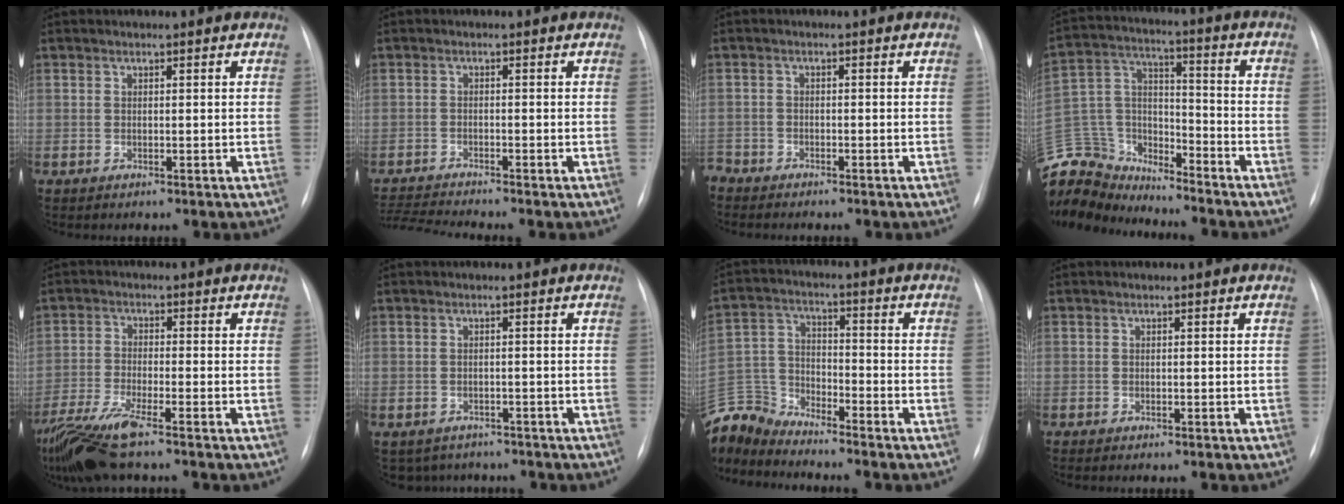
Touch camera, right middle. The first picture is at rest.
{"total": 5.3, "force": [-4.9, -1.8, 1.0], "torque": [-0.026, -0.017, -0.086]}
{"total": 4.4, "force": [-4.1, 1.4, 0.9], "torque": [-0.012, -0.008, -0.070]}
{"total": 17.9, "force": [-16.9, 4.9, 3.3], "torque": [-0.085, 0.045, -0.297]}
{"total": 10.4, "force": [-8.0, 0.9, 6.7], "torque": [-0.140, -0.026, -0.147]}
{"total": 5.7, "force": [-4.9, 2.9, 0.4], "torque": [-0.003, 0.006, -0.058]}
{"total": 10.3, "force": [-10.2, 0.7, 0.6], "torque": [-0.027, 0.019, -0.205]}
{"total": 0.9, "force": [-0.8, 0.2, 0.4], "torque": [-0.010, -0.003, -0.011]}